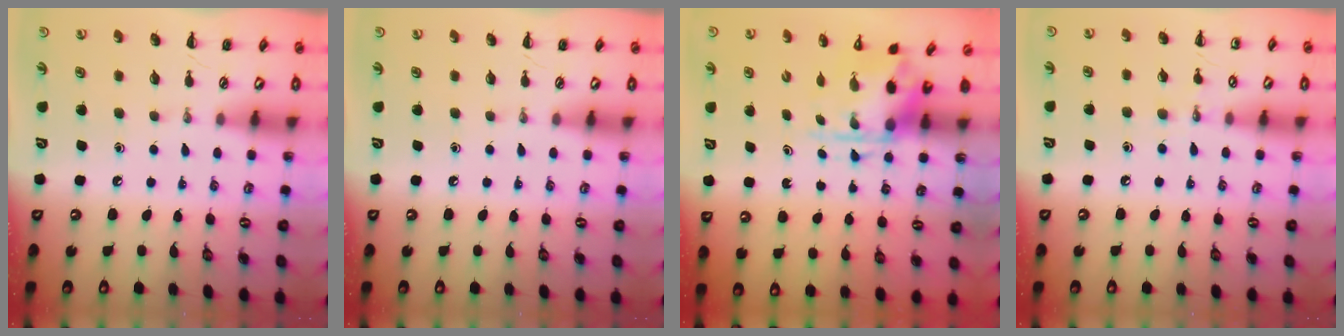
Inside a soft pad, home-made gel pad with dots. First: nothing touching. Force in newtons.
{"total": 0.0}
{"total": 3.9, "press": 3.8, "slide": 0.9}
{"total": 5.7, "press": 5.5, "slide": 1.5}